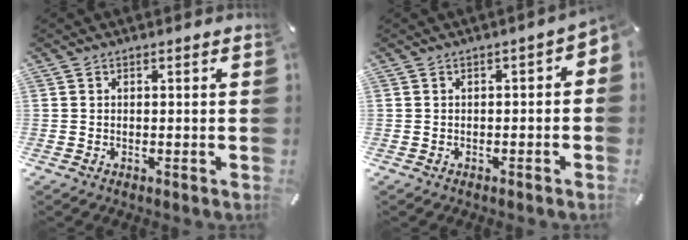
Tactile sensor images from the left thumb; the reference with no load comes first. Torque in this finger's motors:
{"motor_torque": [1.19, 1.26, 0.68, 0.32, 0.05]}